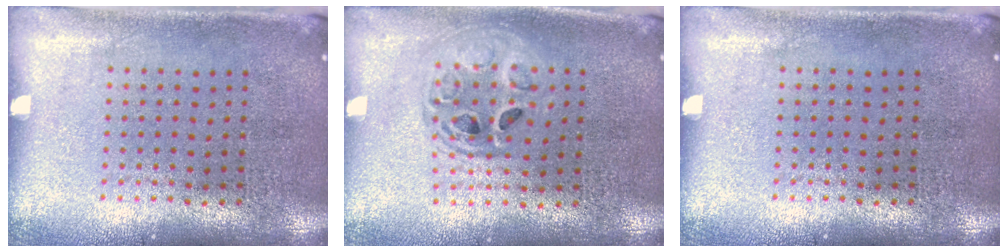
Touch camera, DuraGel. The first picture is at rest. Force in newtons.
{"total": 1.5, "press": 1.3, "slide": 0.7}
{"total": 0.0}